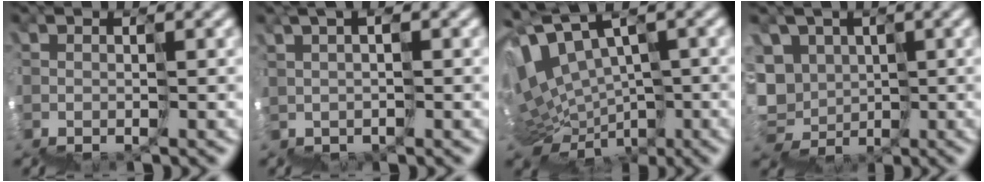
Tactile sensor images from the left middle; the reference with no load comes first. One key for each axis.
{"total": 2.3, "fx": 1.7, "fy": -0.6, "fz": -1.3, "tx": 0.023, "ty": 0.022, "tz": 0.021}
{"total": 4.2, "fx": 2.9, "fy": 2.3, "fz": 2.0, "tx": -0.050, "ty": 0.031, "tz": 0.063}
{"total": 3.9, "fx": 2.1, "fy": 2.6, "fz": -2.0, "tx": 0.046, "ty": 0.030, "tz": 0.027}